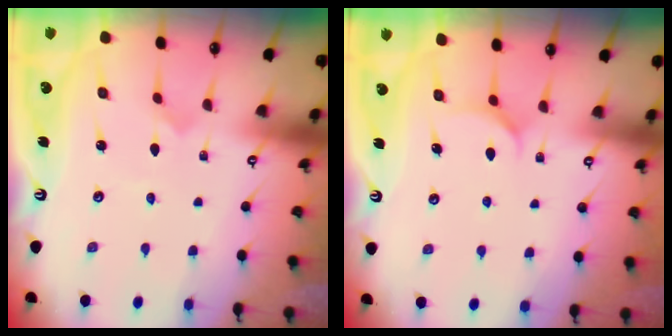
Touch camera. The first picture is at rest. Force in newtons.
{"total": 6.3, "press": 6.3, "slide": 0.6}